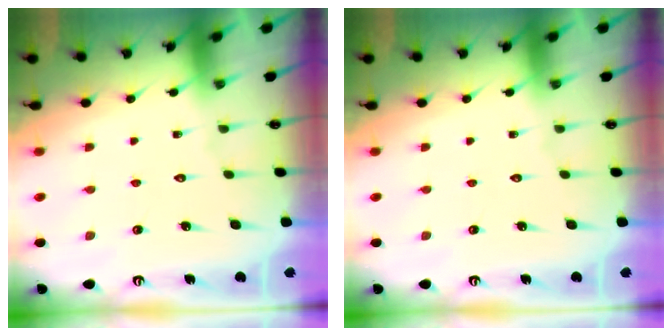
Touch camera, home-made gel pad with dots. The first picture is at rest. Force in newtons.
{"total": 0.0}